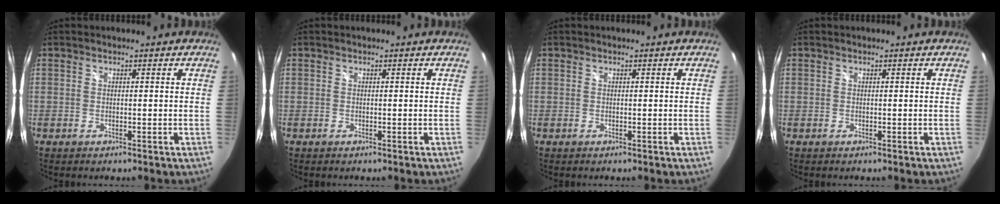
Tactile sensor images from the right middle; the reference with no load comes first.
{"total": 0.0}
{"total": 0.0}
{"total": 0.0}